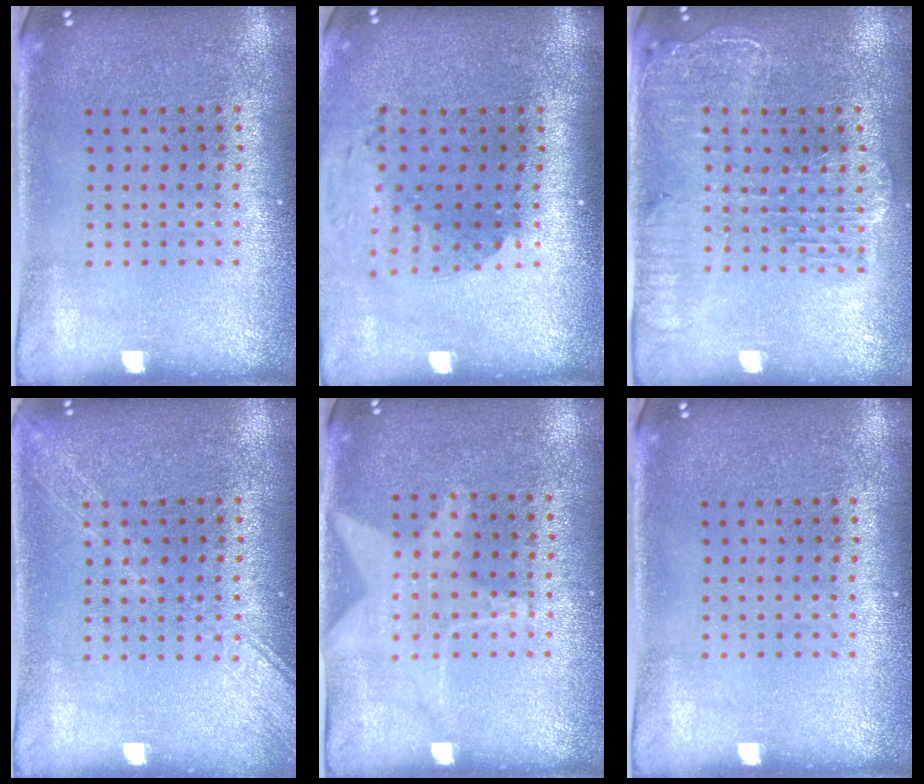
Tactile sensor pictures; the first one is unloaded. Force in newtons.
{"total": 1.9, "press": 1.4, "slide": 1.3}
{"total": 2.1, "press": 1.9, "slide": 0.9}
{"total": 2.6, "press": 2.6, "slide": 0.3}
{"total": 1.1, "press": 0.9, "slide": 0.6}
{"total": 0.0}